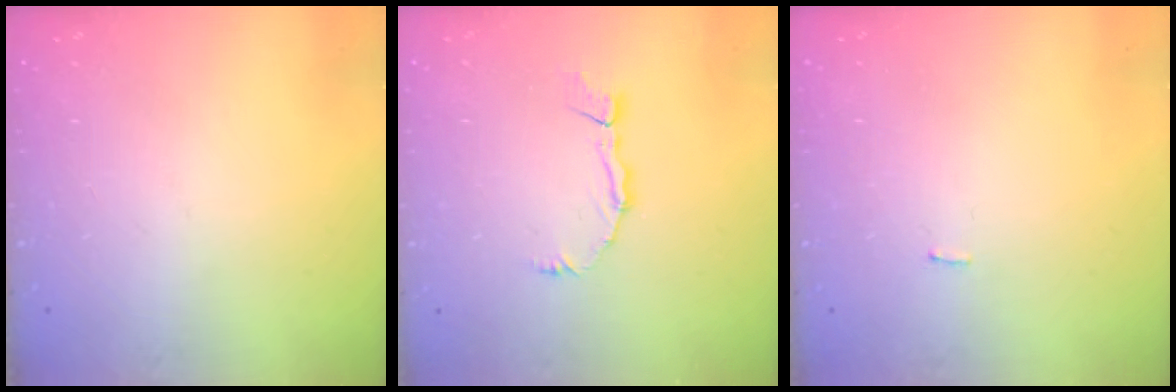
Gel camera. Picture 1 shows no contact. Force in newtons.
{"total": 3.6, "press": 3.6, "slide": 0.2}
{"total": 1.4, "press": 1.3, "slide": 0.1}